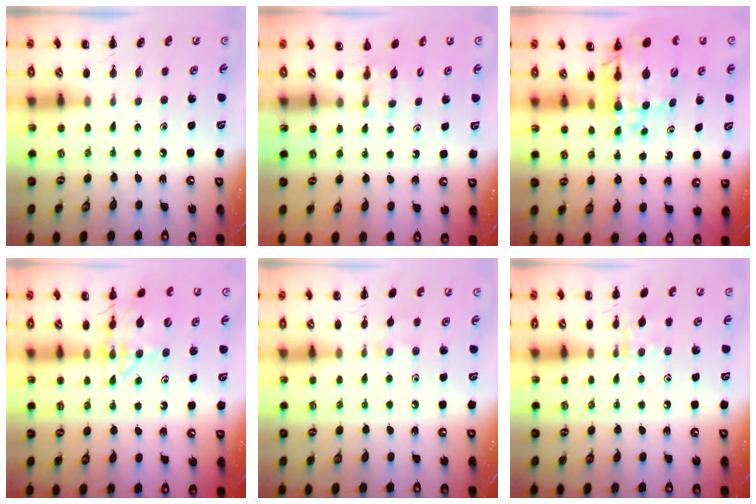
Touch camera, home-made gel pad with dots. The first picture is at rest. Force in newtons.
{"total": 3.3, "press": 3.1, "slide": 1.3}
{"total": 9.8, "press": 9.5, "slide": 2.6}
{"total": 14.3, "press": 14.0, "slide": 2.6}
{"total": 6.6, "press": 6.3, "slide": 2.0}
{"total": 7.7, "press": 7.6, "slide": 0.8}